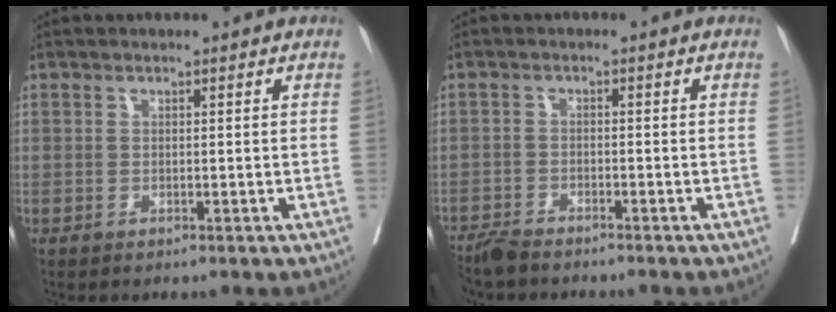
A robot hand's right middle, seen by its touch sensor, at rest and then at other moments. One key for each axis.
{"total": 4.2, "fx": -4.0, "fy": 0.5, "fz": 1.3, "tx": -0.017, "ty": -0.011, "tz": -0.069}